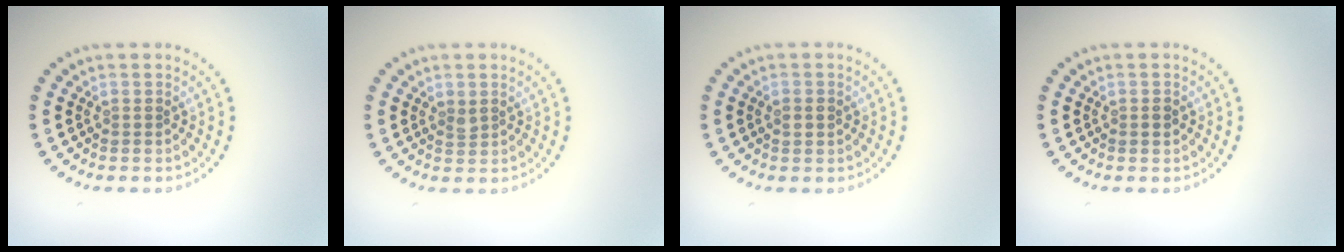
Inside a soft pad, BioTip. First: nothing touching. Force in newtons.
{"total": 0.8, "press": 0.6, "slide": 0.5}
{"total": 1.5, "press": 1.5, "slide": 0.1}
{"total": 0.9, "press": 0.9, "slide": 0.1}